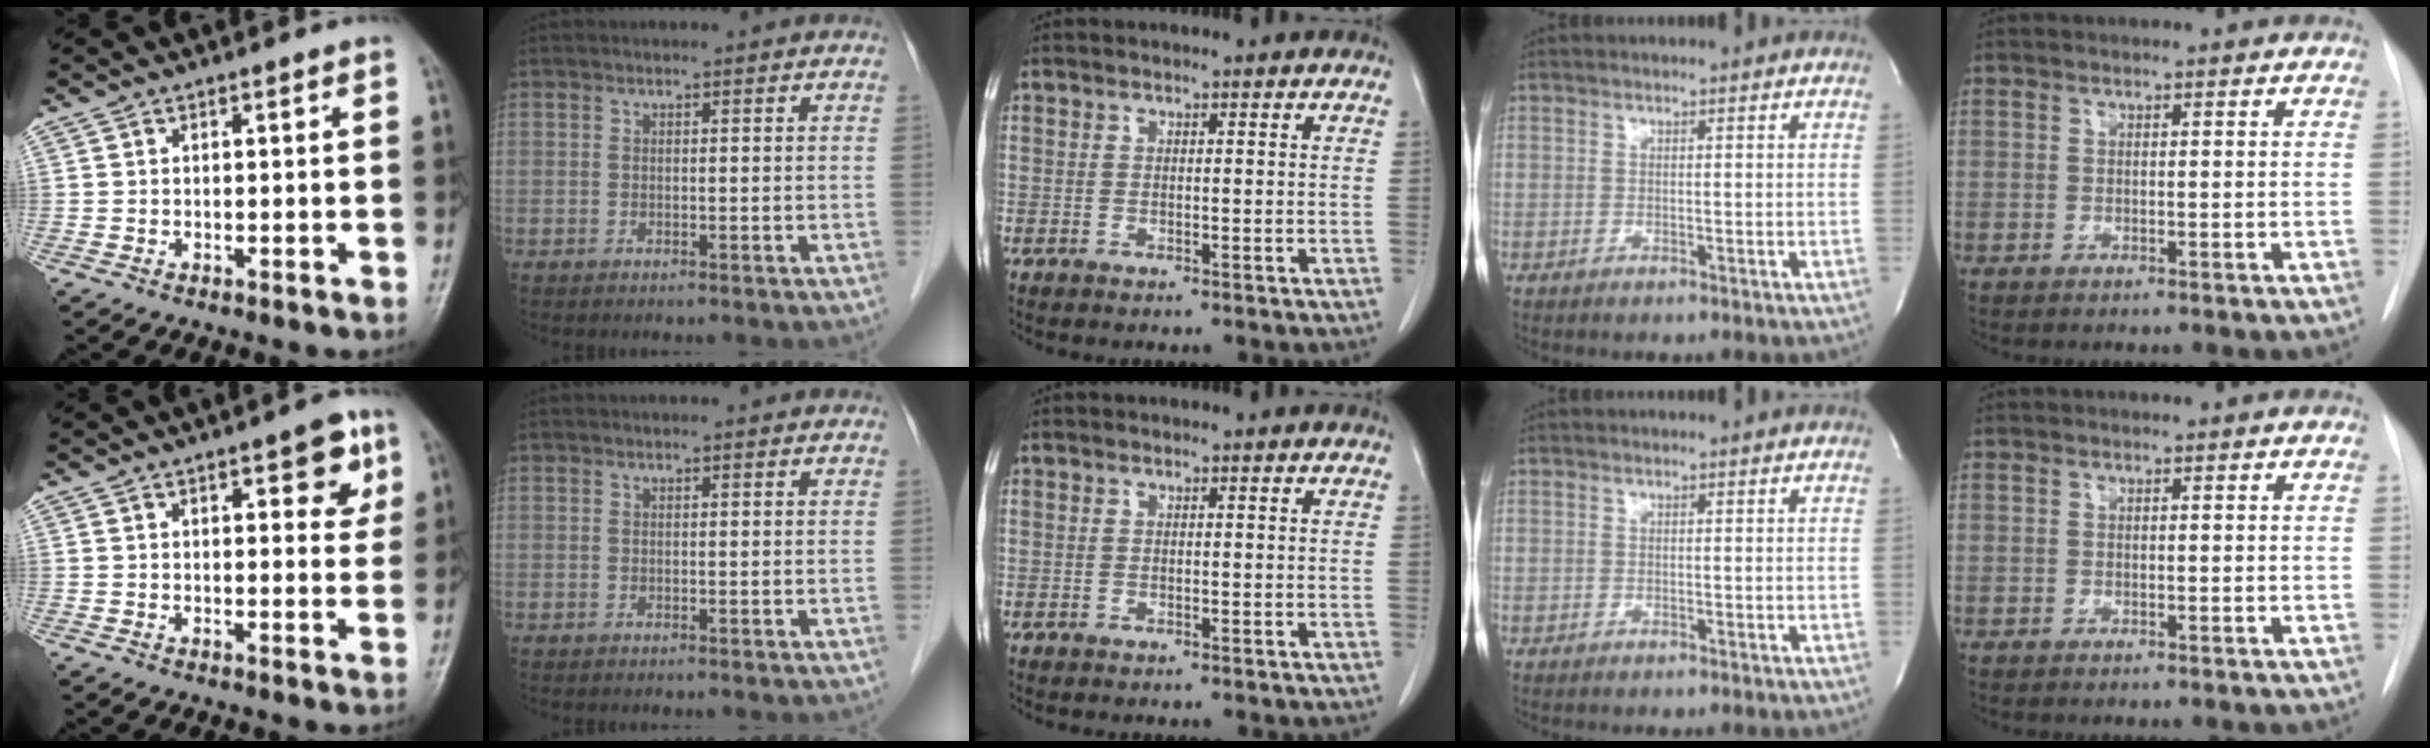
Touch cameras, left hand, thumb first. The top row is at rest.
{"thumb": {"total": 6.9, "force": [3.3, 2.8, 5.4], "torque": [-0.042, -0.011, 0.035]}, "index": {"total": 1.0, "force": [0.9, 0.4, 0.2], "torque": [-0.010, 0.003, 0.006]}}